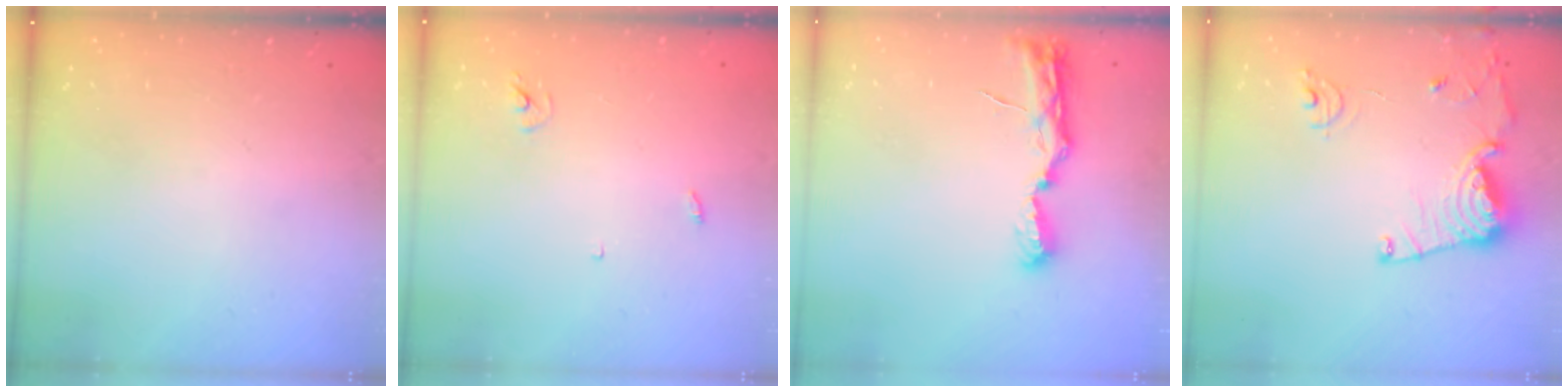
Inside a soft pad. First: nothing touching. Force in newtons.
{"total": 2.4, "press": 2.4, "slide": 0.2}
{"total": 8.0, "press": 8.0, "slide": 0.7}
{"total": 13.4, "press": 13.4, "slide": 1.5}